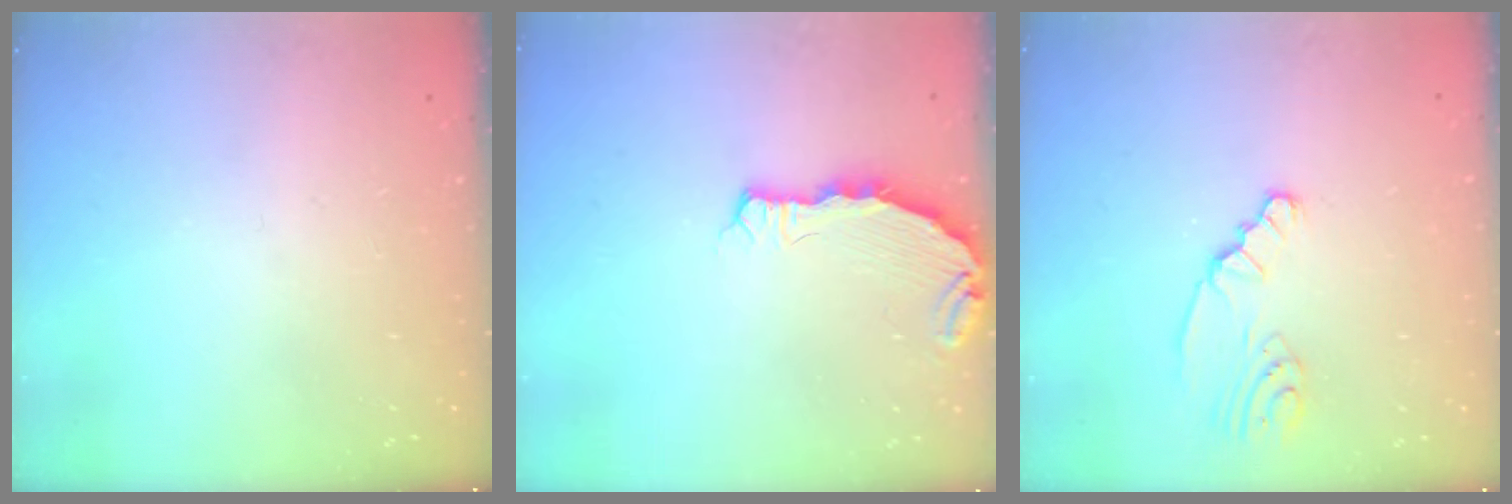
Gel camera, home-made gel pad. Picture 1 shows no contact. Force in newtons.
{"total": 5.4, "press": 4.8, "slide": 2.5}
{"total": 2.4, "press": 2.4, "slide": 0.1}